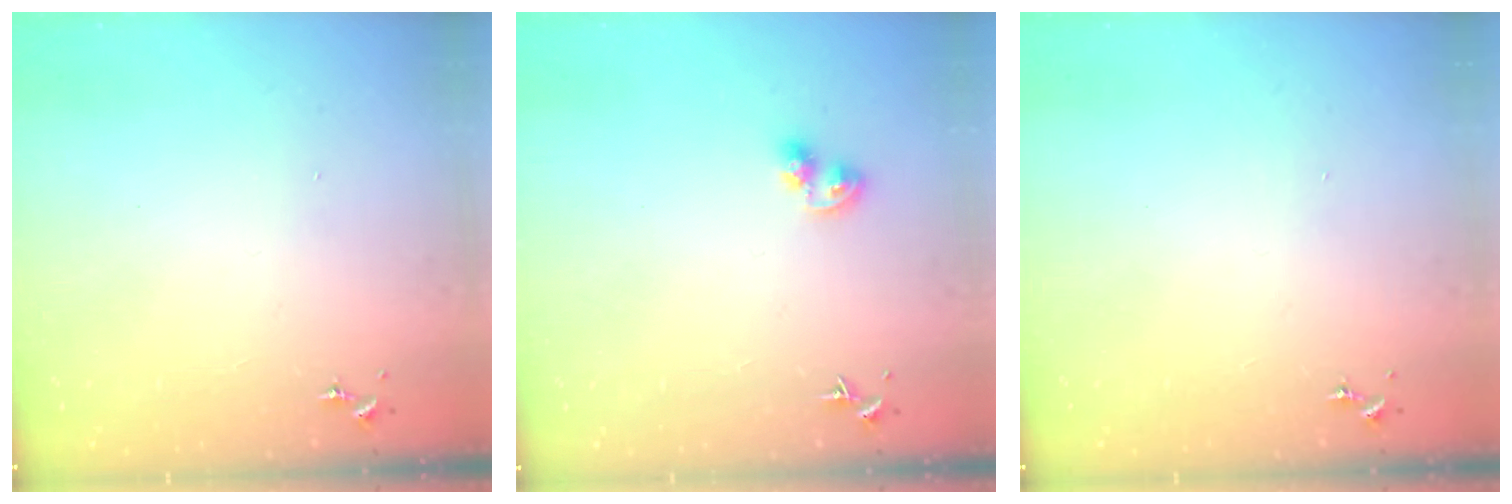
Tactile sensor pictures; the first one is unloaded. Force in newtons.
{"total": 5.2, "press": 5.2, "slide": 0.2}
{"total": 0.0}